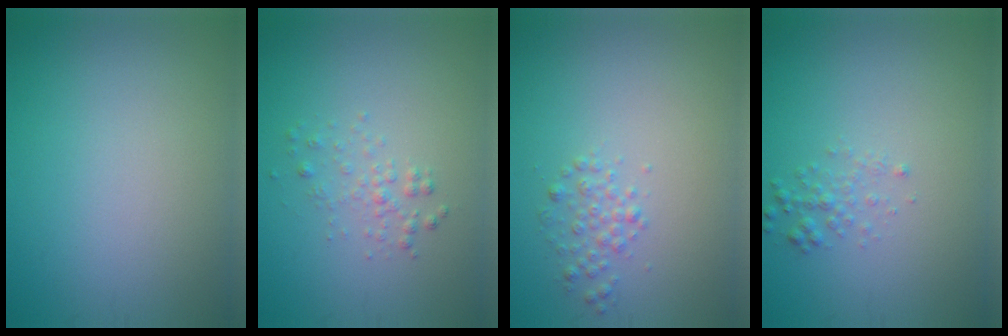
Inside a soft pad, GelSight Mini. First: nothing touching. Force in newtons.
{"total": 1.3, "press": 1.3, "slide": 0.1}
{"total": 1.5, "press": 1.5, "slide": 0.0}
{"total": 1.2, "press": 1.2, "slide": 0.0}